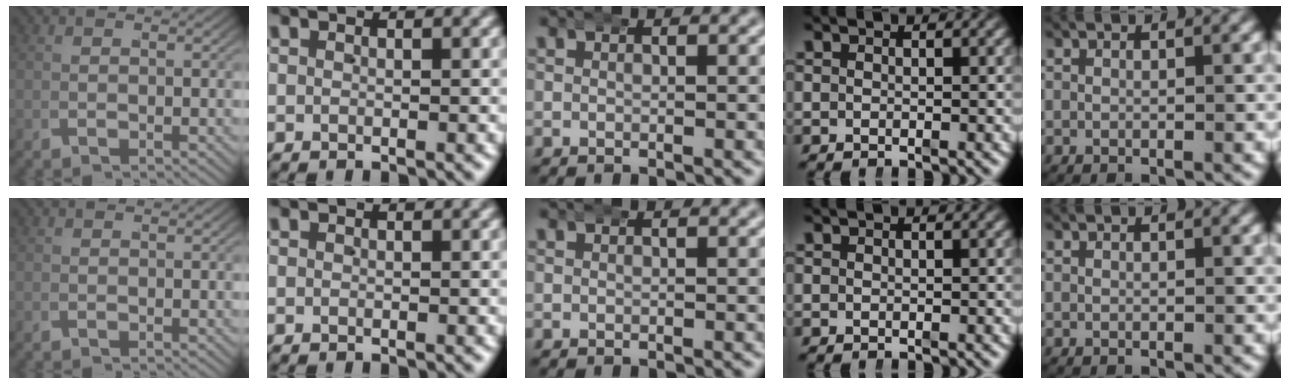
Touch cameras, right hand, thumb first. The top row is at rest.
{}